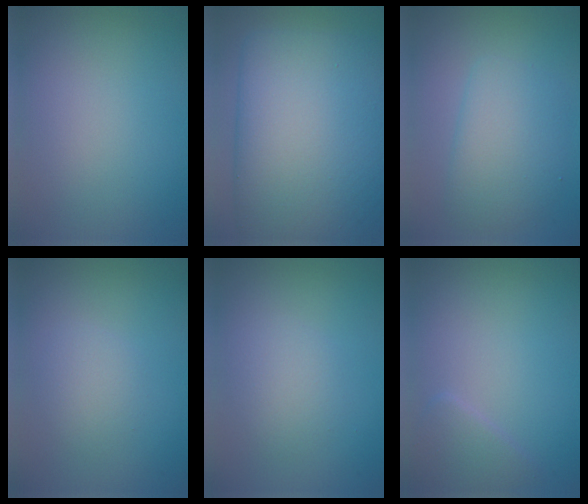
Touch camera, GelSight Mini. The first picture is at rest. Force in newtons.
{"total": 15.1, "press": 15.1, "slide": 0.4}
{"total": 4.2, "press": 4.2, "slide": 0.0}
{"total": 1.5, "press": 1.5, "slide": 0.0}
{"total": 2.0, "press": 2.0, "slide": 0.2}
{"total": 1.8, "press": 1.8, "slide": 0.1}